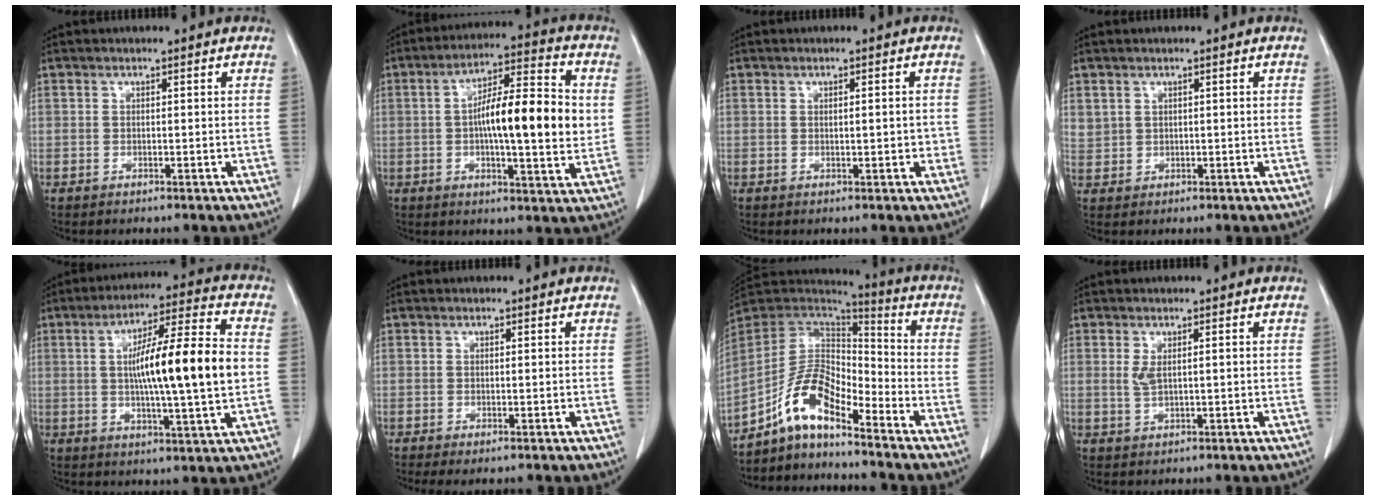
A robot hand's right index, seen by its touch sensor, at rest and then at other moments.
{"total": 14.8, "force": [0.8, 2.8, 14.5], "torque": [-0.237, 0.015, 0.003]}
{"total": 1.8, "force": [0.0, 0.6, 1.7], "torque": [-0.030, 0.002, 0.003]}
{"total": 2.4, "force": [1.1, 2.1, 0.5], "torque": [-0.003, 0.009, 0.029]}
{"total": 16.3, "force": [0.4, 0.9, 16.3], "torque": [-0.270, 0.010, 0.002]}
{"total": 1.6, "force": [-0.5, 0.3, 1.4], "torque": [-0.024, -0.005, -0.005]}
{"total": 9.8, "force": [-6.9, 3.3, 6.2], "torque": [-0.131, 0.031, -0.131]}
{"total": 2.2, "force": [0.3, 0.7, 2.0], "torque": [-0.042, 0.003, 0.012]}